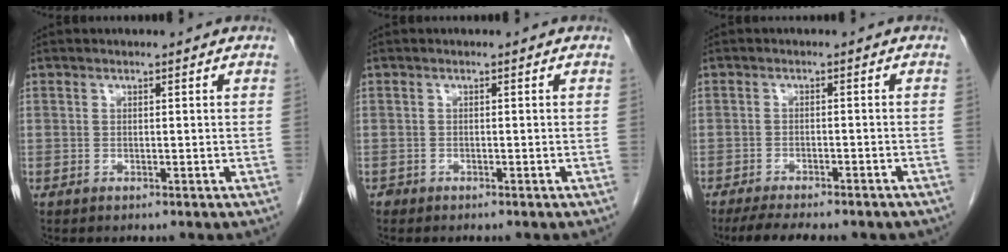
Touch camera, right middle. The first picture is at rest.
{"total": 0.6, "force": [-0.5, 0.3, 0.0], "torque": [-0.008, 0.001, -0.013]}
{"total": 10.6, "force": [-8.8, 2.7, 5.2], "torque": [-0.070, -0.003, -0.114]}